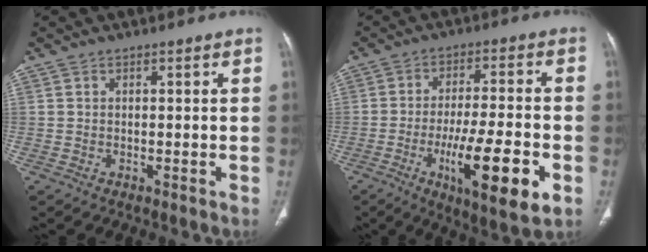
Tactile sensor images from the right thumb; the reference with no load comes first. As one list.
[{"total": 16.0, "force": [-5.5, 3.9, 14.5], "torque": [-0.237, 0.007, -0.081]}]